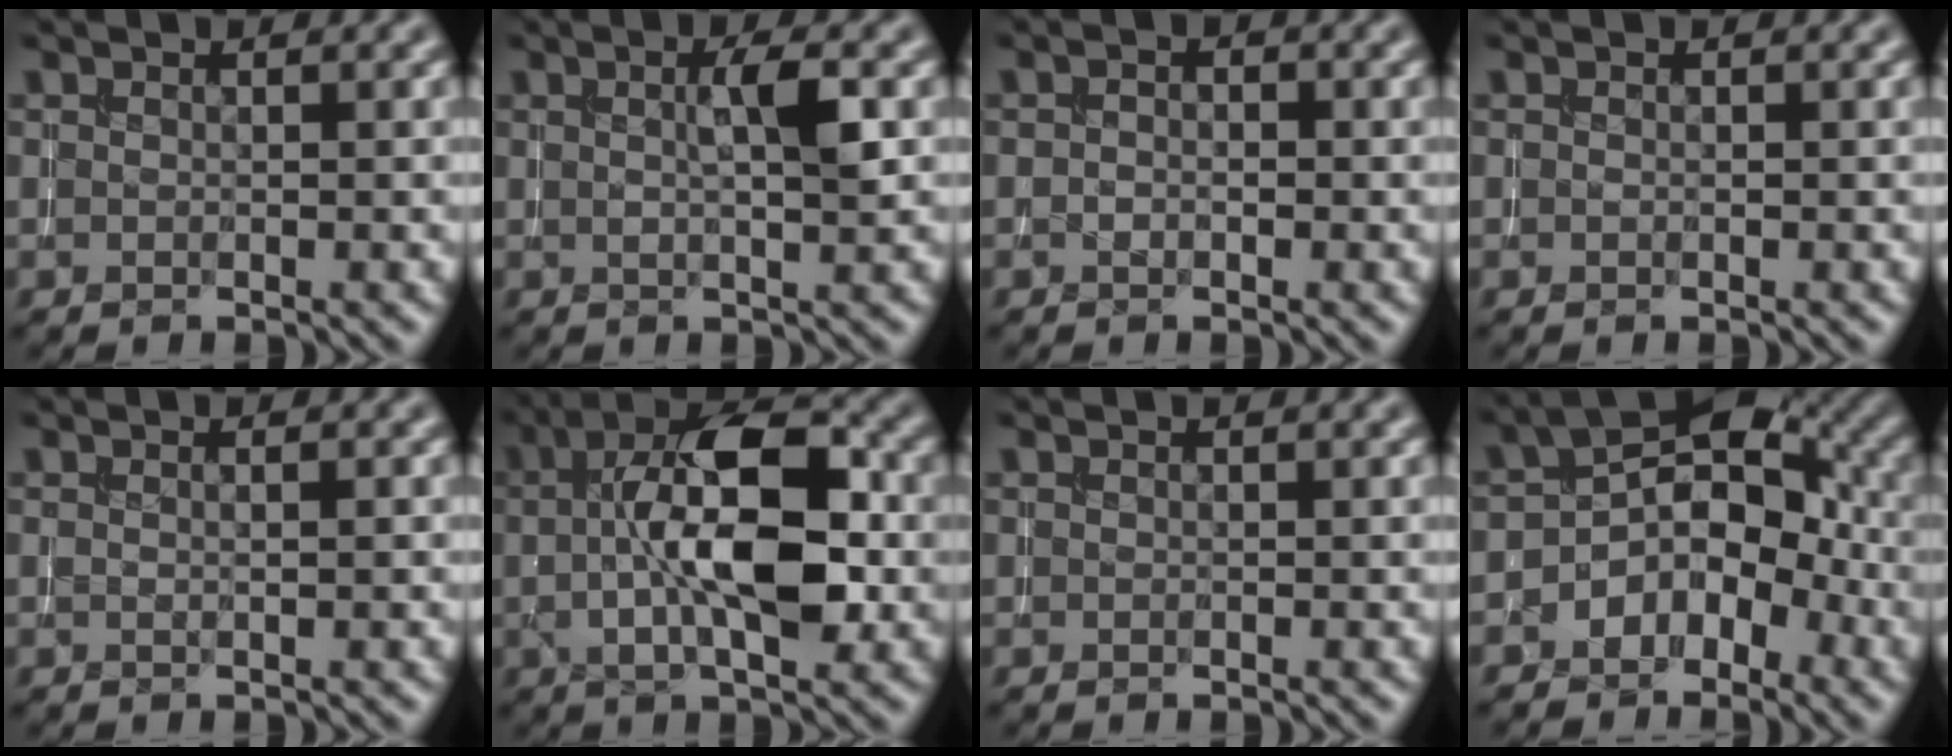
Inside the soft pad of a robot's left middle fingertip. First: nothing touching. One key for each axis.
{"total": 2.9, "fx": 0.6, "fy": 0.4, "fz": 2.8, "tx": -0.045, "ty": 0.007, "tz": 0.007}
{"total": 0.8, "fx": -0.3, "fy": 0.5, "fz": 0.6, "tx": -0.006, "ty": 0.003, "tz": -0.009}
{"total": 0.0}
{"total": 1.2, "fx": 0.3, "fy": 0.4, "fz": 1.0, "tx": -0.002, "ty": -0.002, "tz": -0.001}
{"total": 9.7, "fx": 0.8, "fy": 4.0, "fz": 8.8, "tx": -0.138, "ty": 0.019, "tz": 0.004}
{"total": 0.0}
{"total": 5.3, "fx": -1.9, "fy": 3.6, "fz": 3.5, "tx": -0.033, "ty": 0.016, "tz": -0.044}